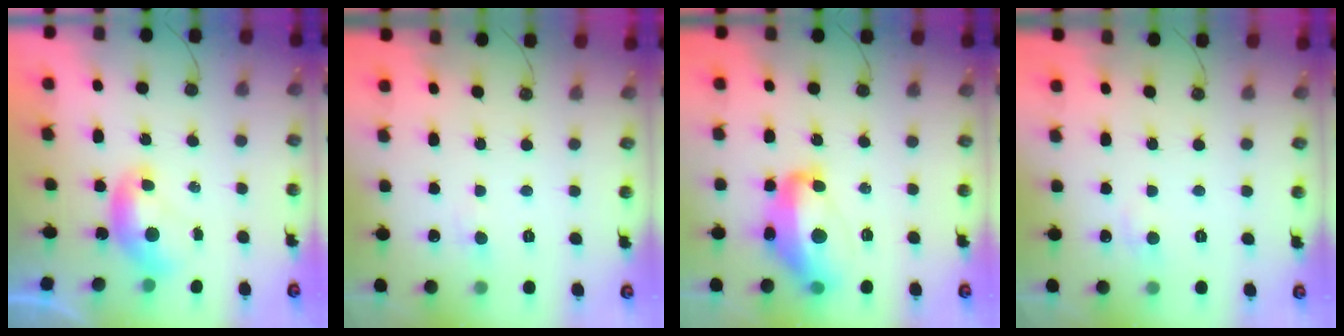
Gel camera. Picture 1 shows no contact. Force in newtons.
{"total": 0.6, "press": 0.5, "slide": 0.4}
{"total": 12.0, "press": 12.0, "slide": 1.2}
{"total": 0.8, "press": 0.5, "slide": 0.6}